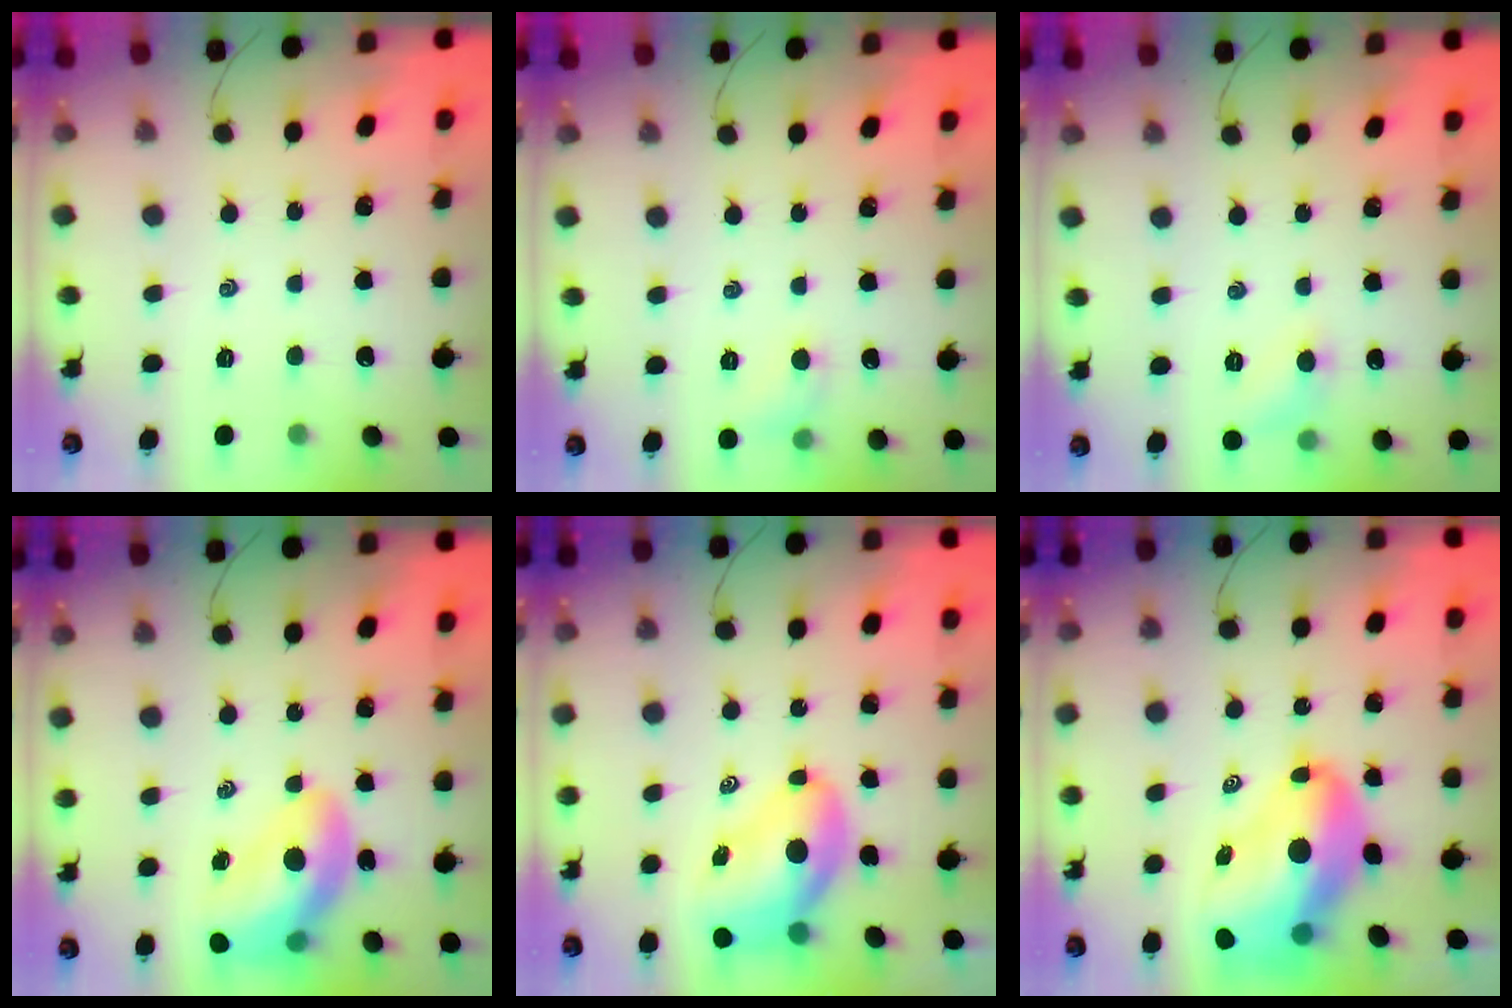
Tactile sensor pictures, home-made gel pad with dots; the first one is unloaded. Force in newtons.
{"total": 4.5, "press": 4.4, "slide": 1.2}
{"total": 5.5, "press": 5.3, "slide": 1.4}
{"total": 15.0, "press": 14.5, "slide": 3.7}
{"total": 10.0, "press": 9.5, "slide": 3.1}
{"total": 15.2, "press": 14.6, "slide": 4.3}